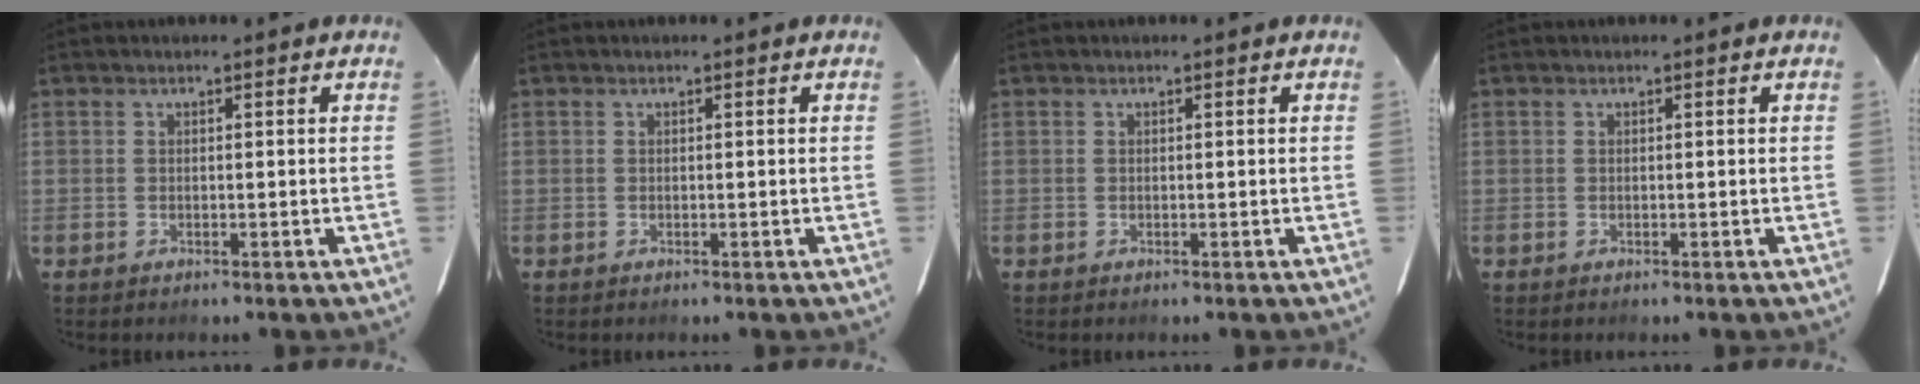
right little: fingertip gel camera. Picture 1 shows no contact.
{"total": 0.0}
{"total": 0.0}
{"total": 0.0}